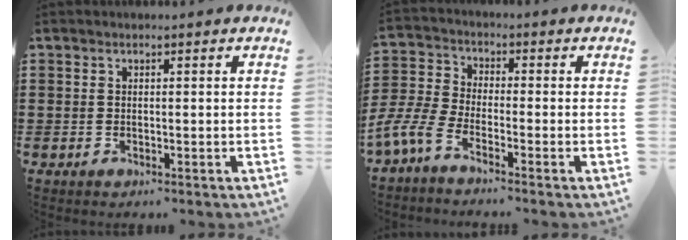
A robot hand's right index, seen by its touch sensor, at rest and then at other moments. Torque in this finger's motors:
{"motor_torque": [1.79, 0.34, 0.48, 0.17]}